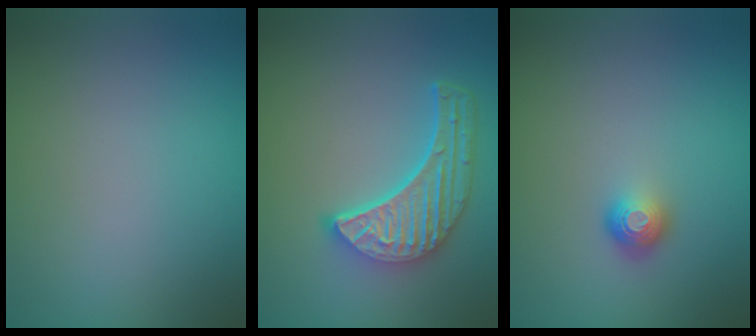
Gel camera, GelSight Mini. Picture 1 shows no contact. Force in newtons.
{"total": 5.7, "press": 4.3, "slide": 3.7}
{"total": 1.8, "press": 1.2, "slide": 1.2}